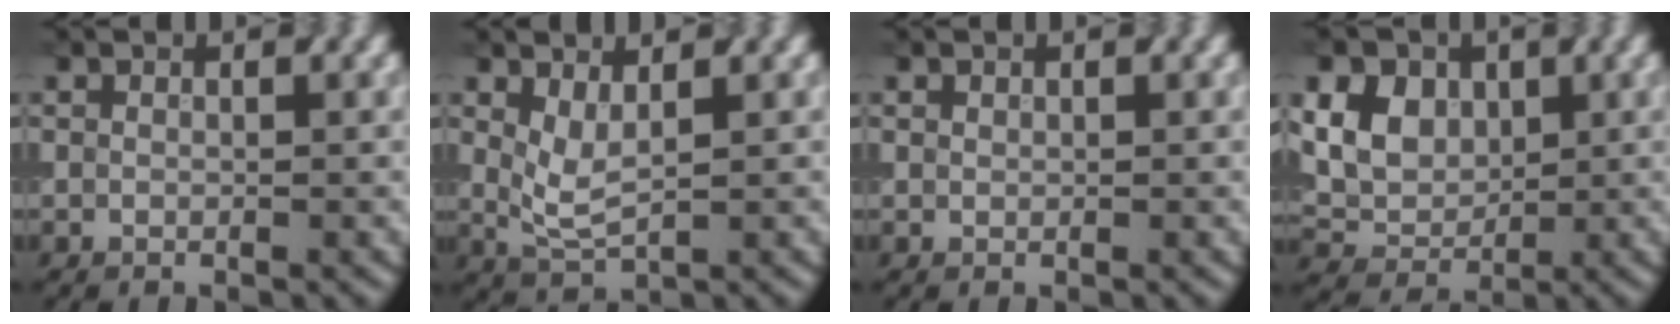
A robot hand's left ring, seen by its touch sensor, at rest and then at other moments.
{"total": 2.6, "force": [0.9, 1.1, 2.2], "torque": [-0.058, 0.003, 0.028]}
{"total": 0.5, "force": [0.4, 0.4, 0.2], "torque": [-0.002, 0.002, 0.006]}
{"total": 11.3, "force": [4.4, 8.6, 5.9], "torque": [-0.126, 0.036, 0.085]}